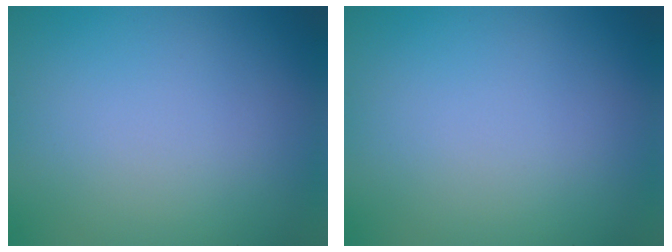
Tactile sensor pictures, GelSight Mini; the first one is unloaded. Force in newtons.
{"total": 0.0}